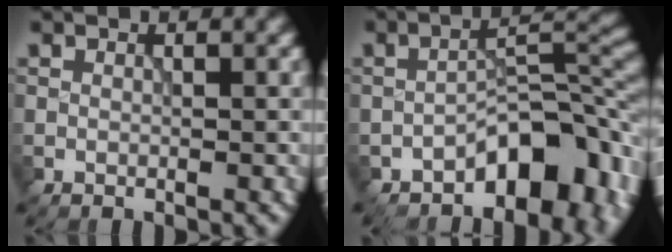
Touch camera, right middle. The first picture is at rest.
{"total": 8.8, "force": [-4.8, 4.2, 6.0], "torque": [-0.058, 0.013, -0.083]}